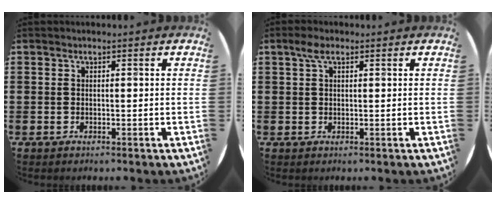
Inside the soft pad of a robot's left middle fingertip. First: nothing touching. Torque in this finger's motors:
{"motor_torque": [0.73, -0.58, 0.32, 0.11]}